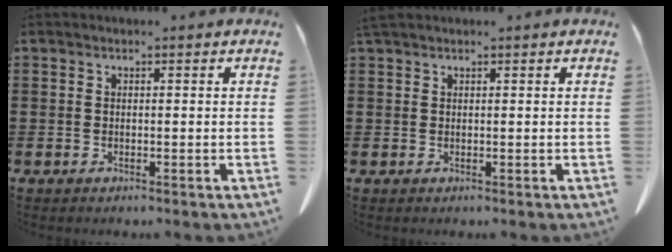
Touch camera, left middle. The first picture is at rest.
{"total": 1.0, "force": [0.9, 0.1, 0.4], "torque": [-0.012, -0.002, 0.018]}